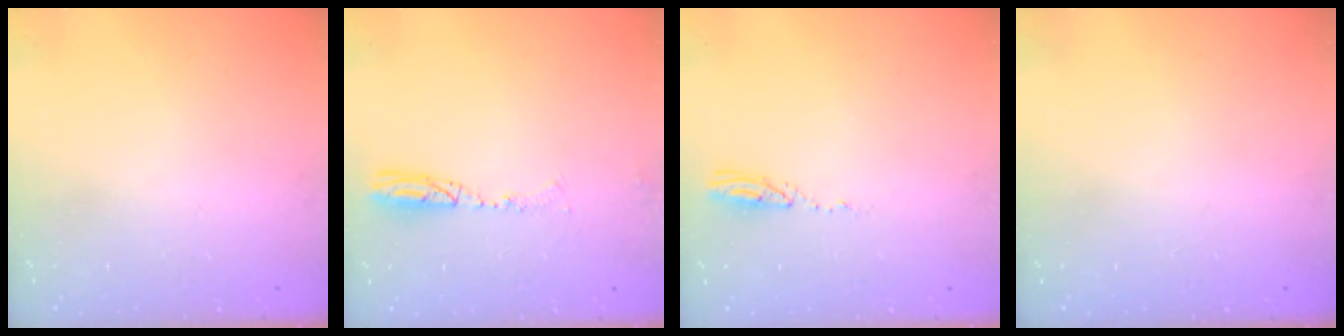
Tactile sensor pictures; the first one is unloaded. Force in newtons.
{"total": 5.9, "press": 5.8, "slide": 0.9}
{"total": 3.4, "press": 3.4, "slide": 0.3}
{"total": 0.0}